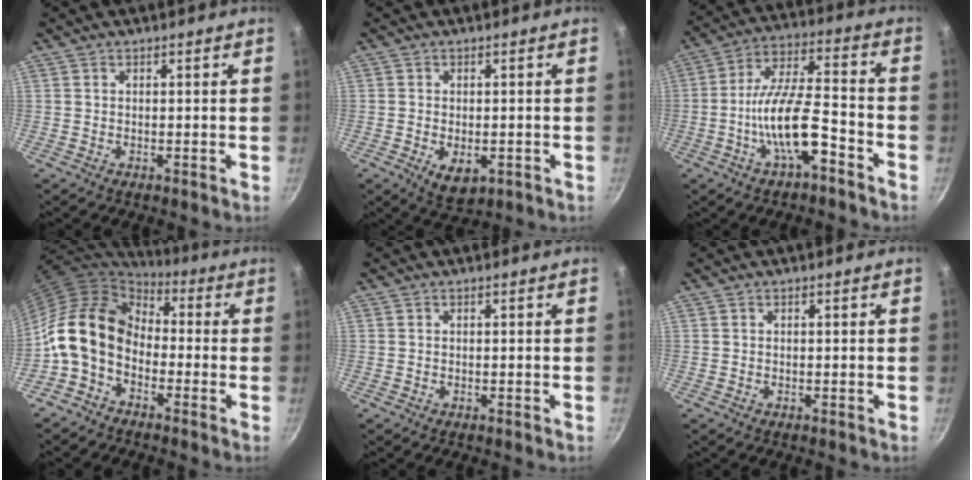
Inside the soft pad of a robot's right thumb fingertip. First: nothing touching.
{"total": 5.7, "force": [-1.6, 3.4, 4.3], "torque": [-0.056, -0.005, -0.015]}
{"total": 13.3, "force": [-6.1, 4.4, 11.0], "torque": [-0.188, 0.046, -0.114]}
{"total": 14.1, "force": [-2.2, 10.2, 9.5], "torque": [-0.152, 0.040, -0.062]}
{"total": 0.0}
{"total": 0.0}